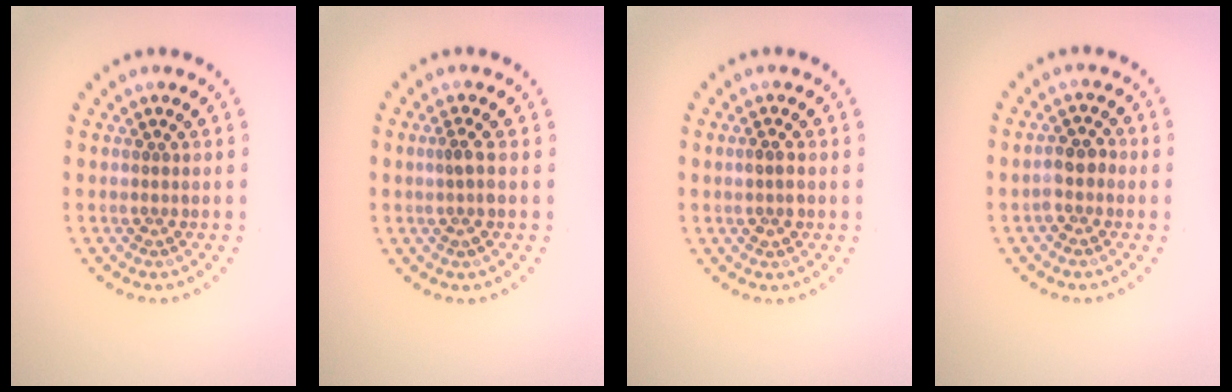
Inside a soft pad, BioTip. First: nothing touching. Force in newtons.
{"total": 1.2, "press": 1.0, "slide": 0.7}
{"total": 1.4, "press": 1.4, "slide": 0.2}
{"total": 2.0, "press": 1.8, "slide": 0.7}